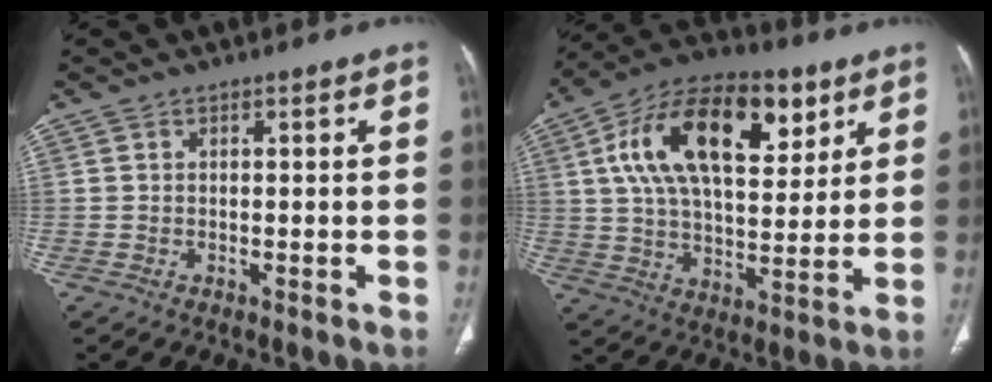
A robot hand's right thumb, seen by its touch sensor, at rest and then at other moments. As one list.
[{"total": 23.0, "force": [8.7, 11.9, 17.6], "torque": [-0.282, -0.003, 0.143]}]